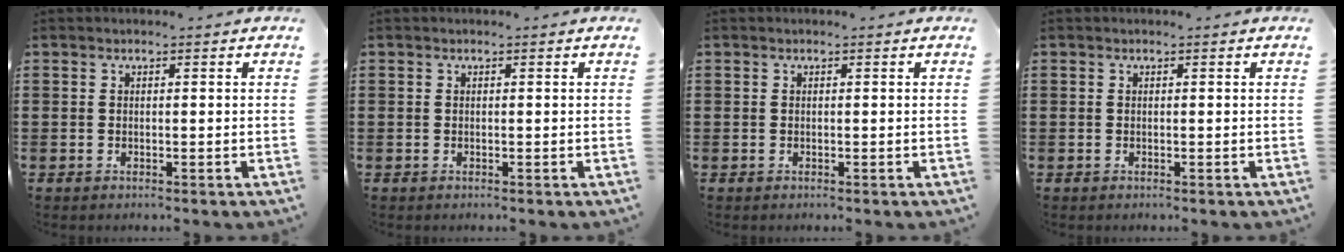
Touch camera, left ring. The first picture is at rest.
{"total": 0.0}
{"total": 0.0}
{"total": 0.0}